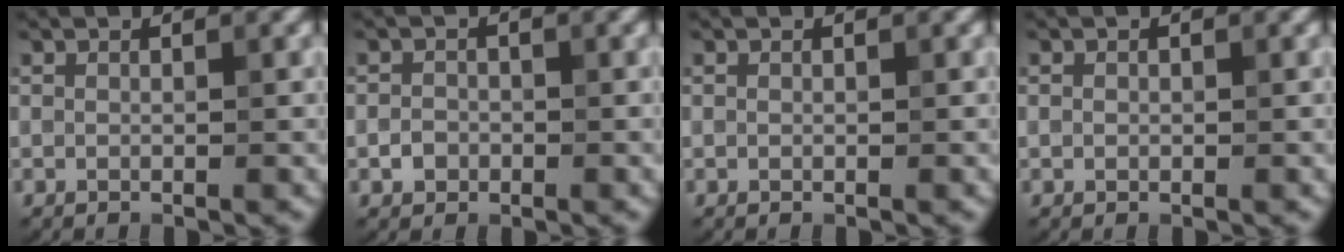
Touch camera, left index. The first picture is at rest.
{"total": 1.4, "force": [-0.5, 1.2, 0.4], "torque": [-0.001, -0.001, -0.012]}
{"total": 0.0}
{"total": 0.5, "force": [0.0, 0.5, 0.2], "torque": [0.000, -0.003, -0.001]}